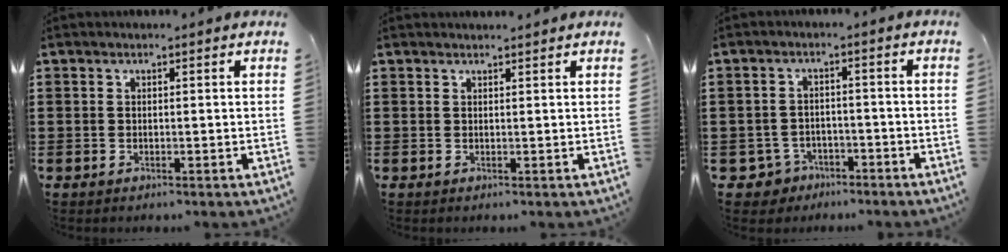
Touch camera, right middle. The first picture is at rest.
{"total": 1.0, "force": [1.0, -0.1, 0.1], "torque": [-0.002, -0.003, 0.020]}
{"total": 3.2, "force": [-2.6, 1.7, 0.4], "torque": [-0.031, -0.001, -0.062]}